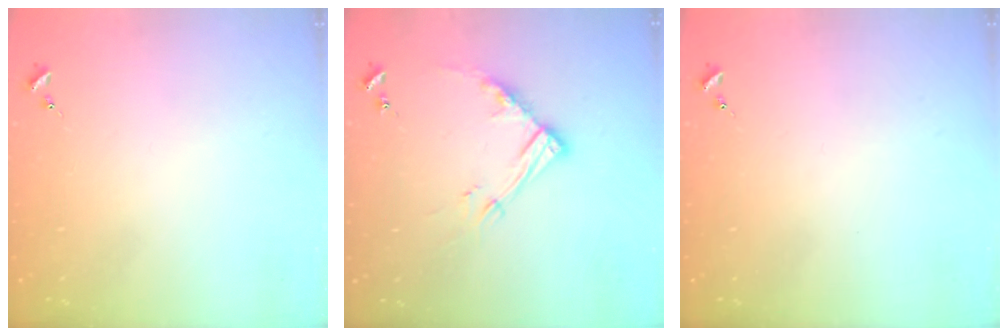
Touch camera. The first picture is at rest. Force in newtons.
{"total": 13.1, "press": 13.0, "slide": 1.3}
{"total": 0.0}